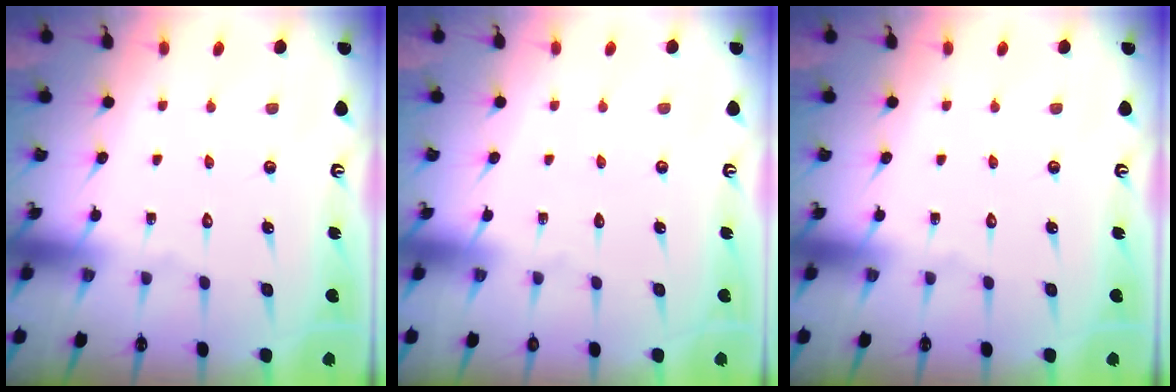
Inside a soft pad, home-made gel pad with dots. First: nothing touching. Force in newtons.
{"total": 0.0}
{"total": 0.0}